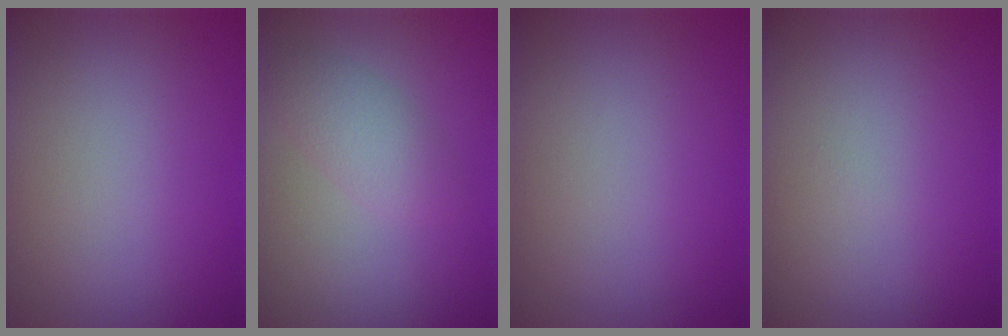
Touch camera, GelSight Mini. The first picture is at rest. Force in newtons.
{"total": 2.4, "press": 2.4, "slide": 0.0}
{"total": 0.0}
{"total": 0.0}